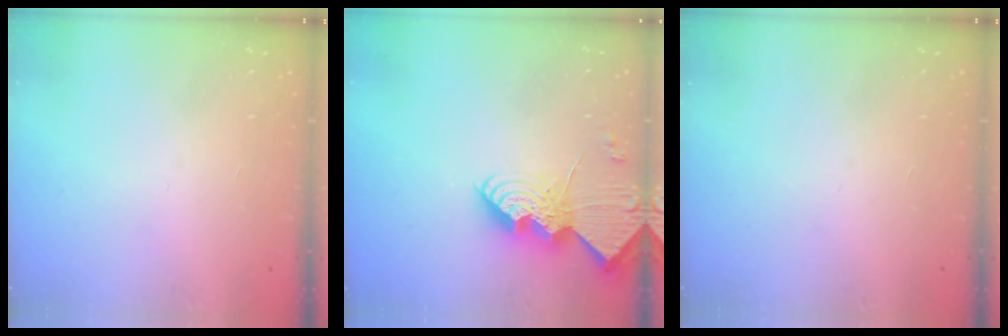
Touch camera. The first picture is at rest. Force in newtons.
{"total": 13.7, "press": 13.7, "slide": 1.2}
{"total": 0.0}